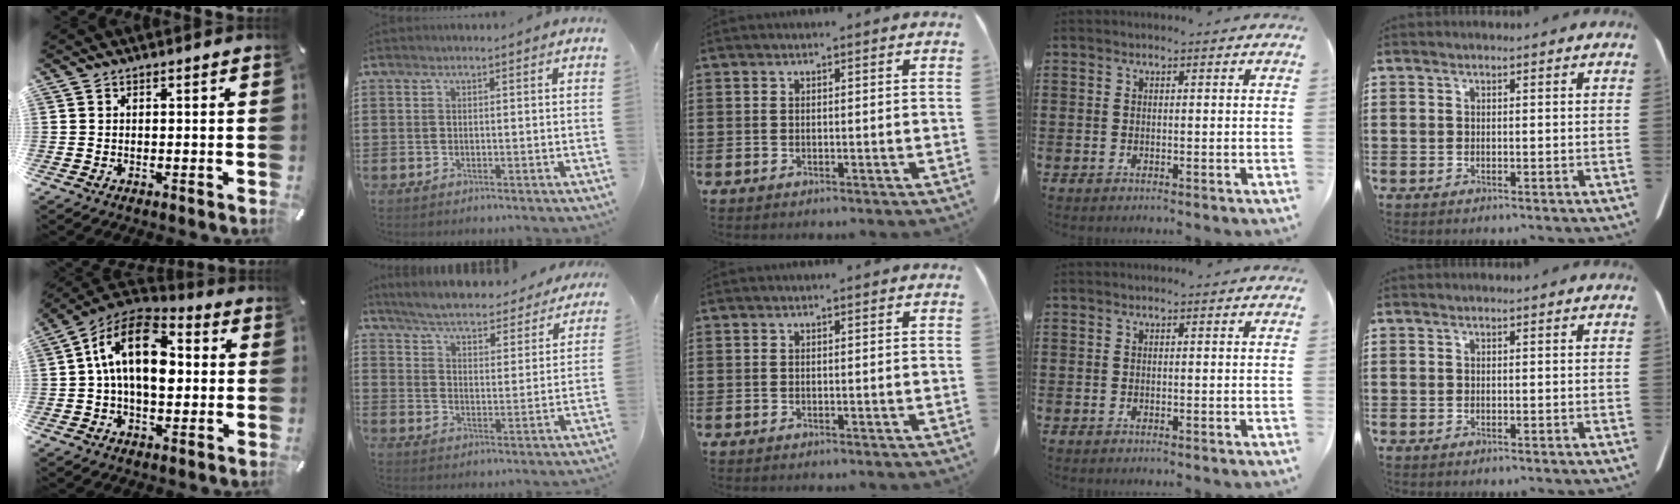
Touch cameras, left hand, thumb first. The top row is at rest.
{"thumb": {"total": 16.5, "force": [1.8, 10.3, 12.8], "torque": [-0.234, -0.002, 0.028]}, "index": {"total": 5.2, "force": [5.1, -0.2, 0.9], "torque": [-0.045, -0.041, 0.085]}}